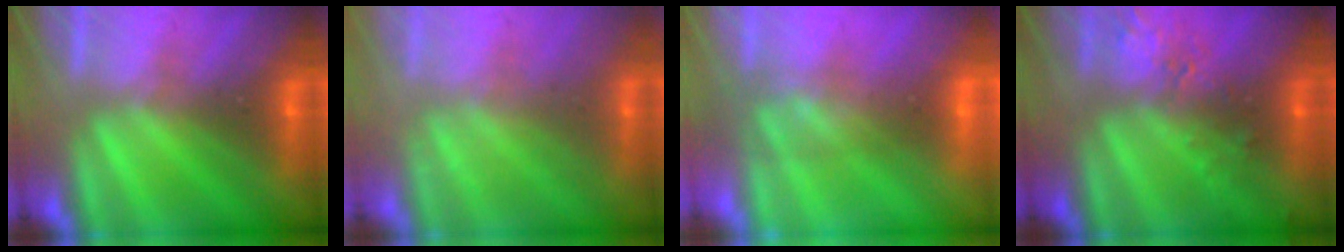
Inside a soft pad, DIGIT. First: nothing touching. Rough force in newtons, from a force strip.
{"total": 2.2}
{"total": 7.8}
{"total": 2.4}